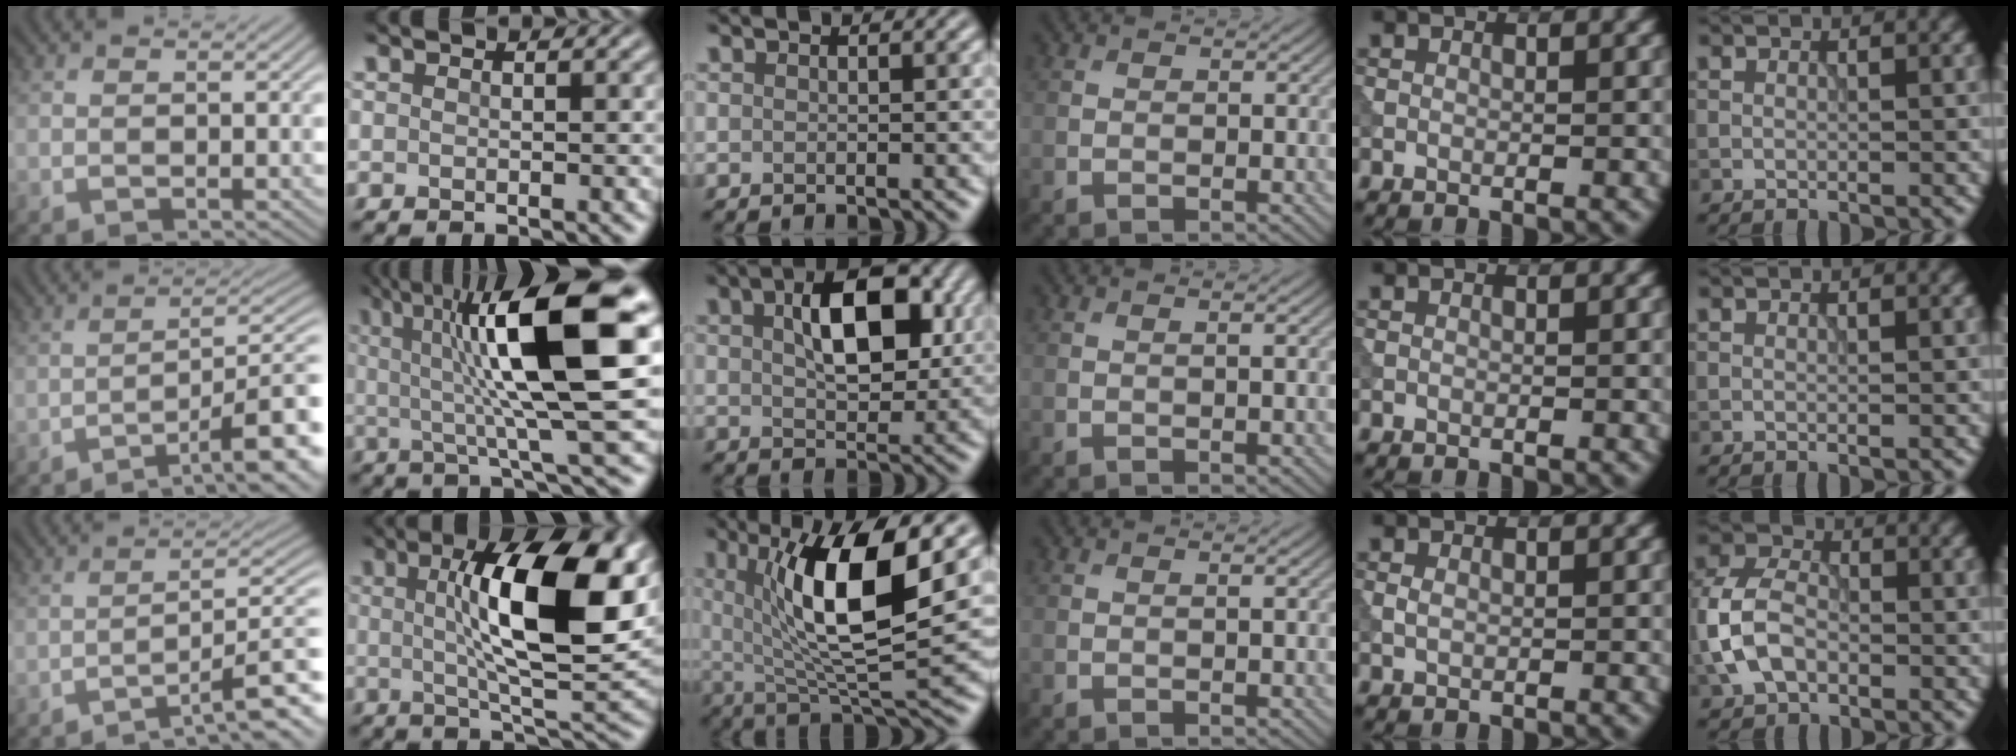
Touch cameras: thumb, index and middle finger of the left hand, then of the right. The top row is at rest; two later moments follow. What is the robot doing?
{"motion": "dispense", "object": "syringe"}